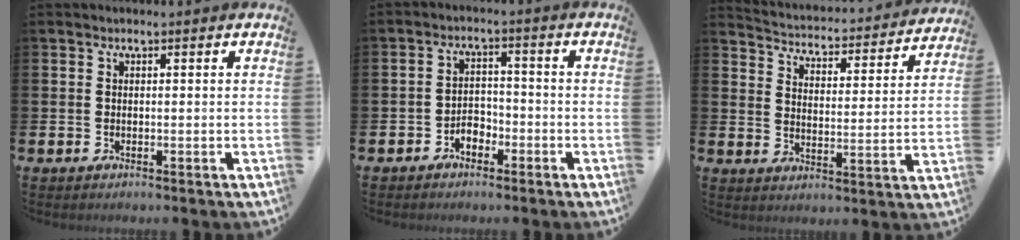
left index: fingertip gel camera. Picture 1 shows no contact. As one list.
[{"total": 2.6, "force": [-2.0, 1.5, 0.8], "torque": [-0.023, 0.009, -0.043]}, {"total": 3.7, "force": [3.6, 0.7, 0.5], "torque": [-0.033, -0.040, 0.051]}]